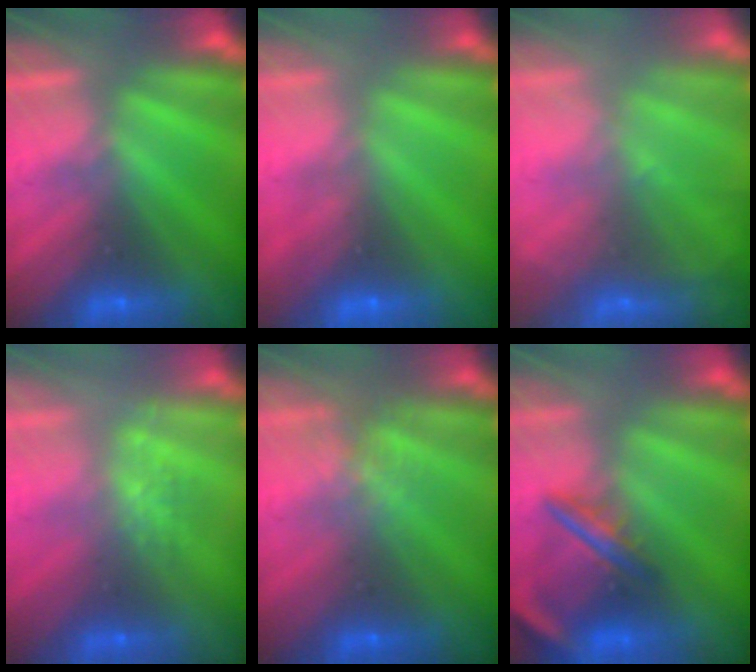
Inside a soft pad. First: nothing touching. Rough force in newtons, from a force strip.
{"total": 5.0}
{"total": 11.6}
{"total": 2.8}
{"total": 1.2}
{"total": 9.4}